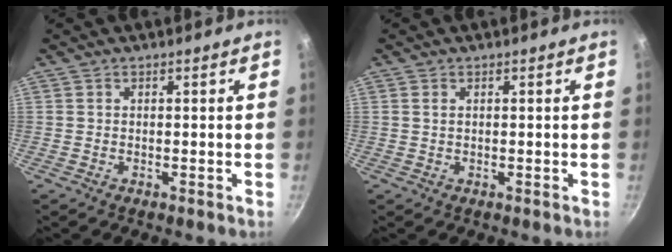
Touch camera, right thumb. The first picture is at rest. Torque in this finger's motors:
{"motor_torque": [-0.08, 0.15, -0.29, 0.25, -0.03]}